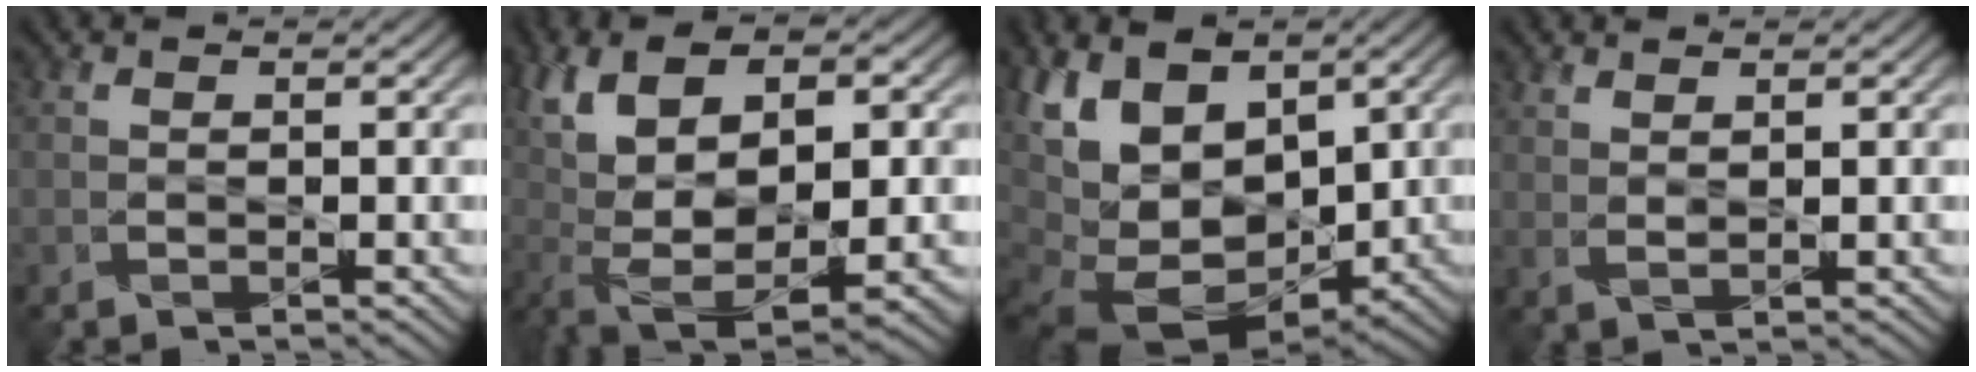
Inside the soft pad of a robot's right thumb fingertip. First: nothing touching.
{"total": 14.7, "force": [0.9, 7.2, 12.8], "torque": [-0.235, 0.003, 0.030]}
{"total": 15.5, "force": [1.2, 10.4, 11.4], "torque": [-0.225, -0.003, 0.054]}
{"total": 1.5, "force": [1.2, -0.2, 0.9], "torque": [-0.015, -0.004, 0.029]}